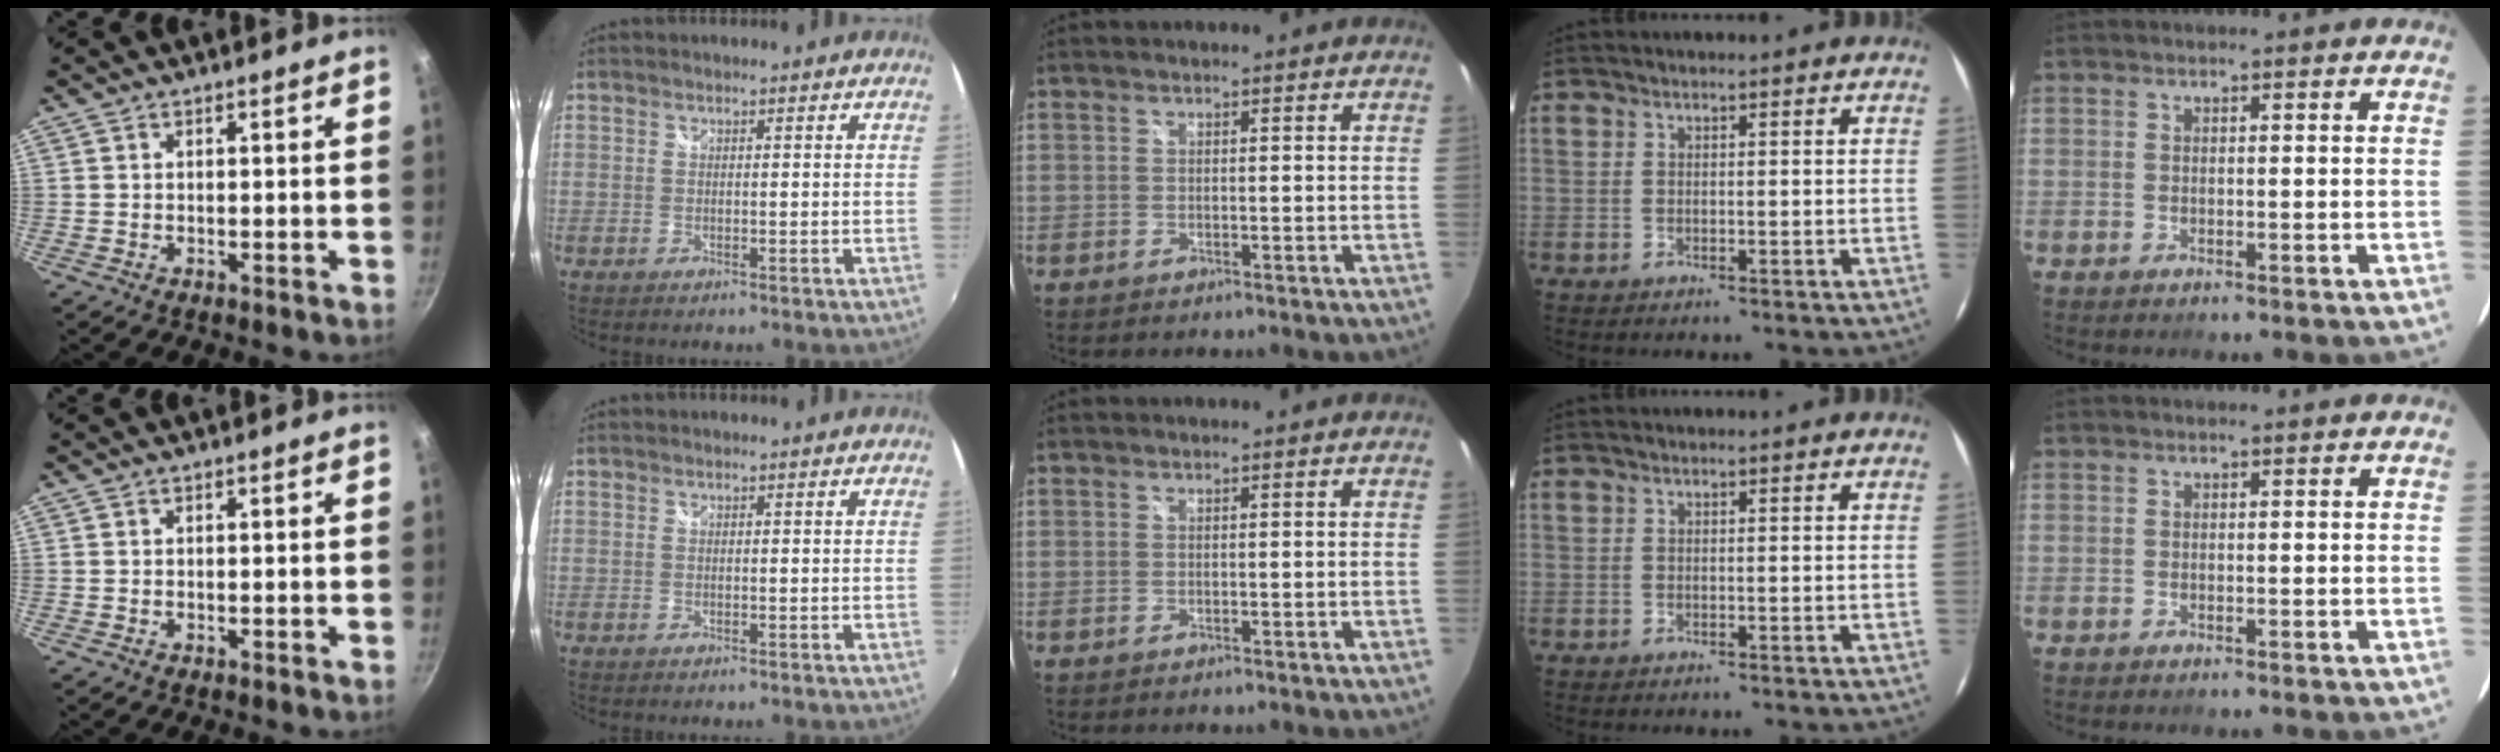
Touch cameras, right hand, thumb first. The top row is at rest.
{}